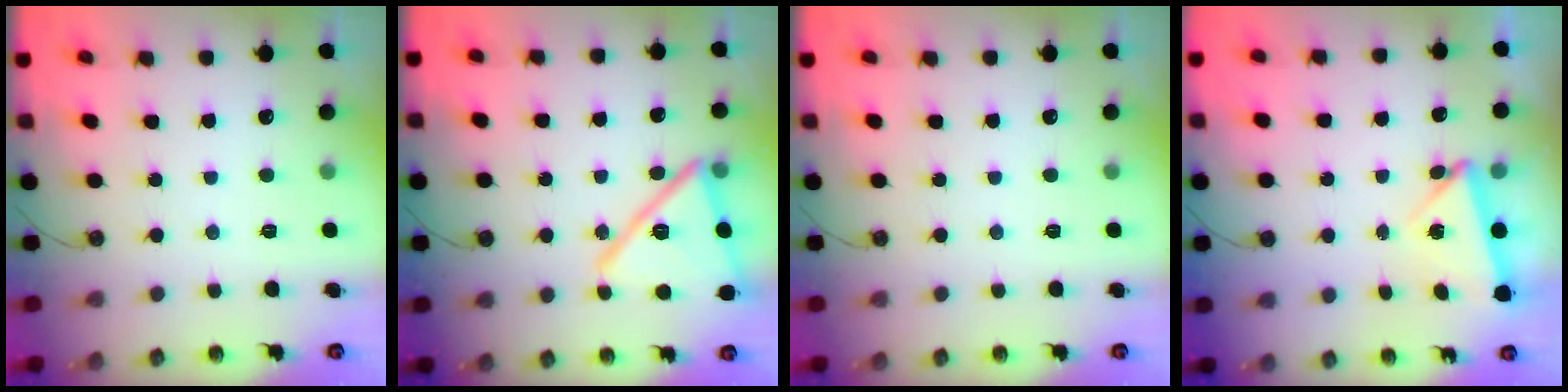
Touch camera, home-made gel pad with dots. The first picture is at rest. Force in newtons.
{"total": 19.0, "press": 18.9, "slide": 1.2}
{"total": 0.0}
{"total": 5.4, "press": 5.4, "slide": 0.7}